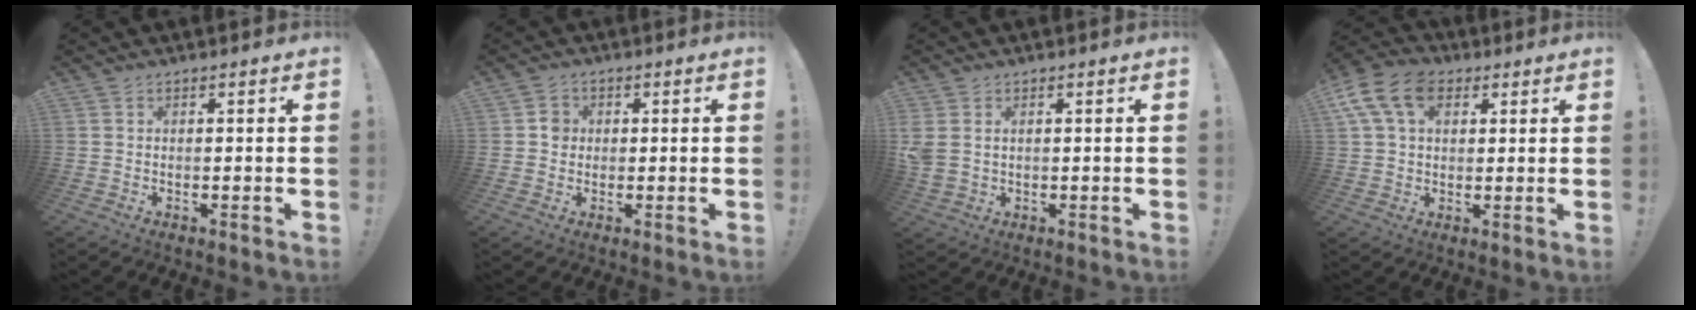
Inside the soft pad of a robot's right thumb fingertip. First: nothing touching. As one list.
[{"total": 3.6, "force": [0.0, 3.3, 1.4], "torque": [-0.005, 0.002, -0.002]}, {"total": 4.0, "force": [1.2, 2.9, 2.4], "torque": [-0.057, -0.003, 0.023]}, {"total": 13.6, "force": [5.3, 9.1, 8.6], "torque": [-0.161, -0.010, 0.102]}]